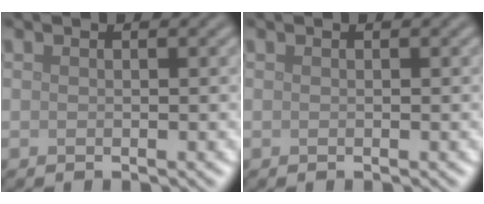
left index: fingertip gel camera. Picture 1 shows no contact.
{"total": 0.0}